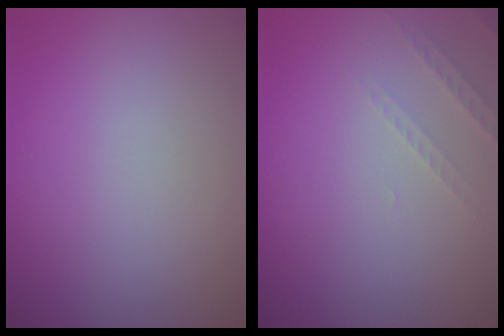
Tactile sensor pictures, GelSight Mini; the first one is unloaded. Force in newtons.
{"total": 1.3, "press": 1.2, "slide": 0.4}